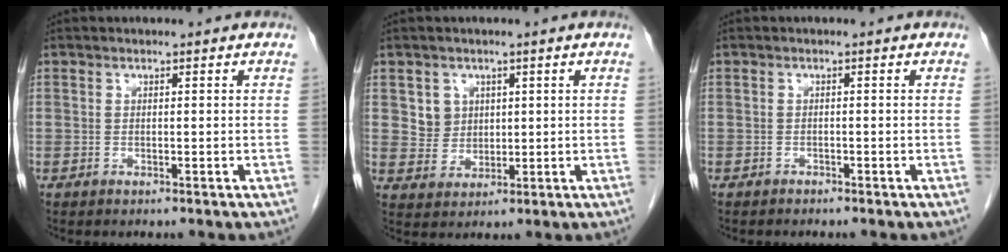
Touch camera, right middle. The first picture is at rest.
{"total": 4.0, "force": [1.5, 3.6, 0.6], "torque": [-0.010, 0.005, 0.032]}
{"total": 0.7, "force": [-0.7, 0.2, 0.1], "torque": [-0.008, 0.000, -0.014]}